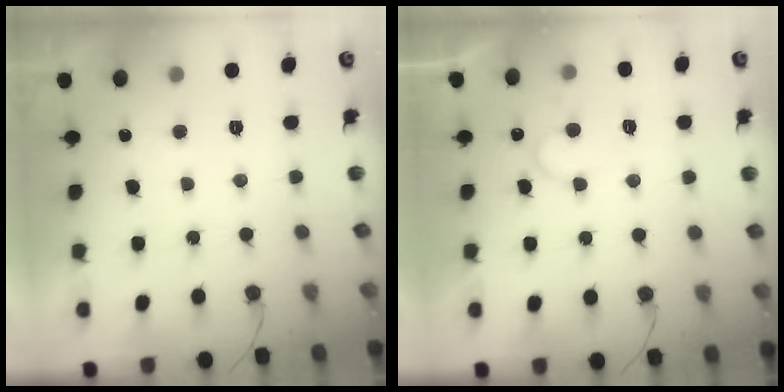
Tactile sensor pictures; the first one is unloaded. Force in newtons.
{"total": 6.7, "press": 6.7, "slide": 0.5}